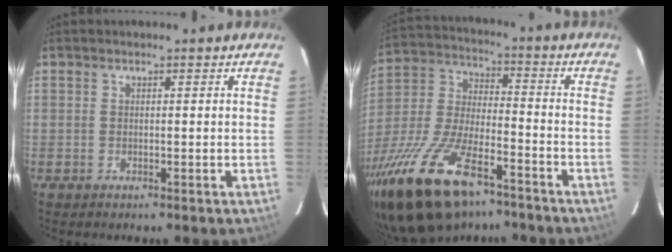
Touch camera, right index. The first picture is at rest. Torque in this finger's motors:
{"motor_torque": [2.14, 0.00, 0.74, 0.21]}